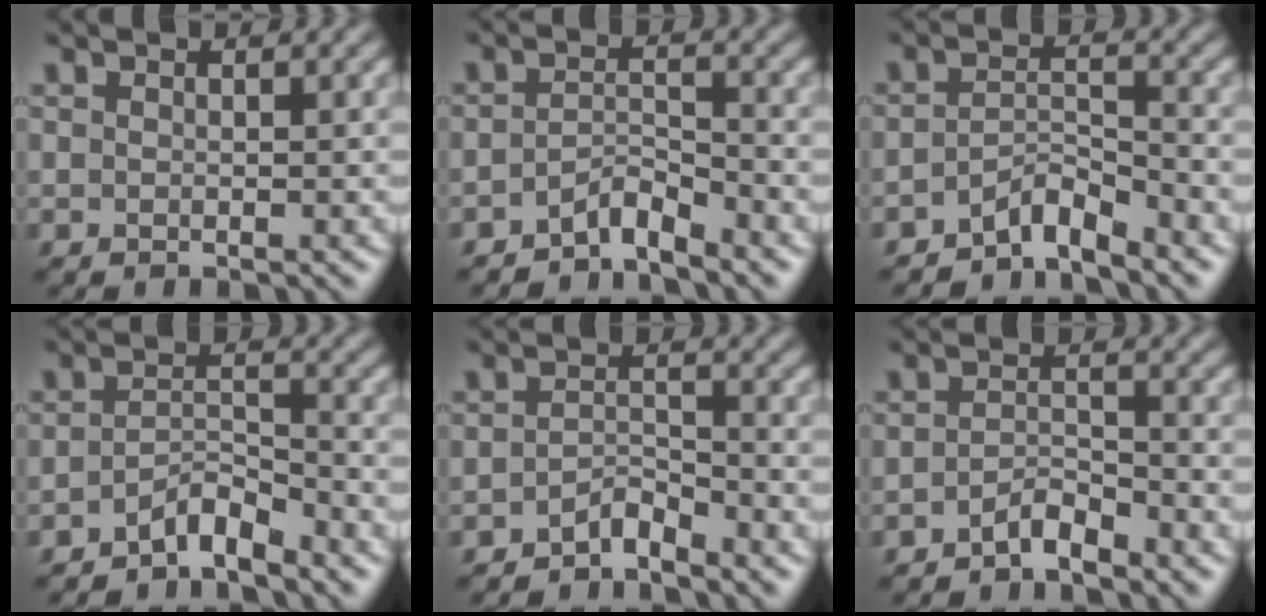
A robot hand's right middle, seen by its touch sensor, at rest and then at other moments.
{"total": 2.4, "force": [-2.1, 0.4, 1.1], "torque": [-0.020, 0.010, -0.043]}
{"total": 2.8, "force": [-2.5, 0.5, 1.3], "torque": [-0.021, 0.011, -0.050]}
{"total": 2.7, "force": [-2.3, 0.6, 1.4], "torque": [-0.025, 0.011, -0.046]}
{"total": 2.0, "force": [-1.7, 0.4, 0.8], "torque": [-0.018, 0.010, -0.036]}
{"total": 2.0, "force": [-1.7, 0.5, 1.0], "torque": [-0.021, 0.009, -0.034]}